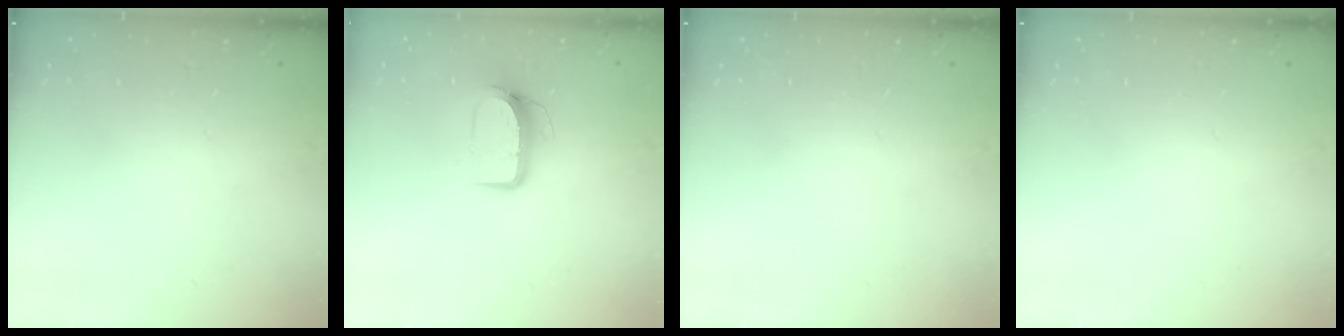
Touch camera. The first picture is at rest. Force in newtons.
{"total": 9.1, "press": 9.1, "slide": 0.9}
{"total": 0.0}
{"total": 0.0}